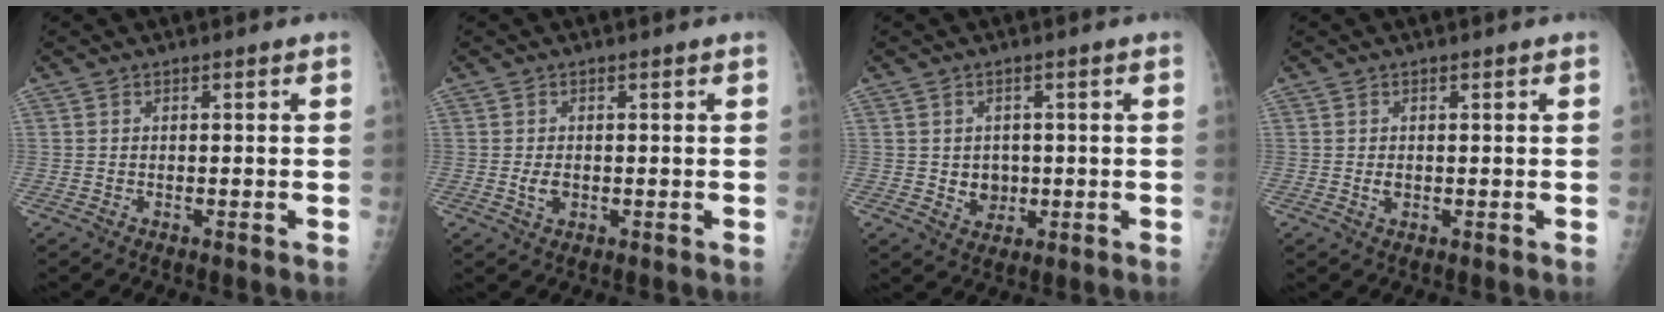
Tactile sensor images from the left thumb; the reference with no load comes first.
{"total": 2.2, "force": [-0.2, 1.5, 1.6], "torque": [-0.027, -0.002, 0.000]}
{"total": 3.8, "force": [0.0, 3.4, 1.8], "torque": [-0.007, 0.000, 0.009]}
{"total": 1.5, "force": [0.0, 1.1, 1.0], "torque": [-0.015, -0.001, 0.002]}